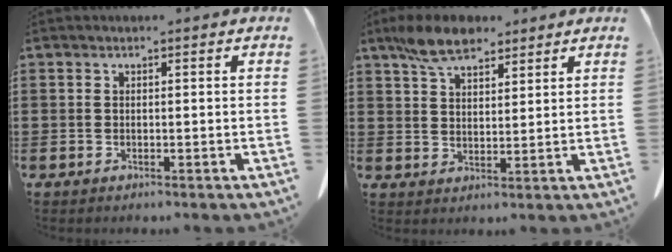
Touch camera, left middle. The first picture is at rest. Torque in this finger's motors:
{"motor_torque": [1.03, 0.80, 0.48, 0.11]}